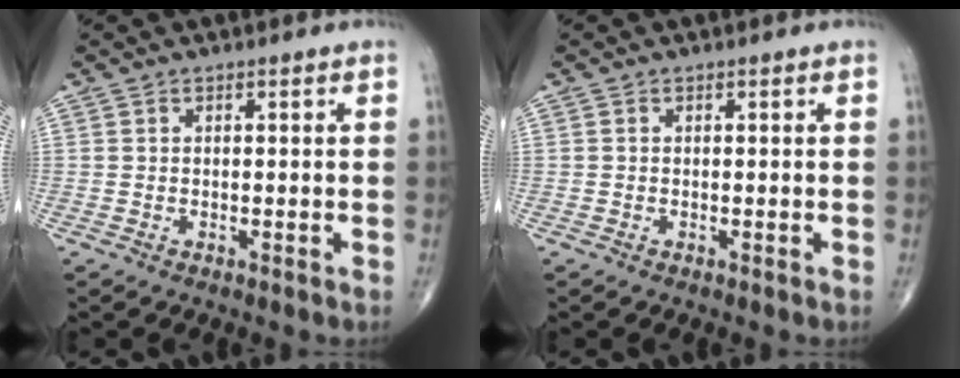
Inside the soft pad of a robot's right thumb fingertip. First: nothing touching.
{"total": 0.0}